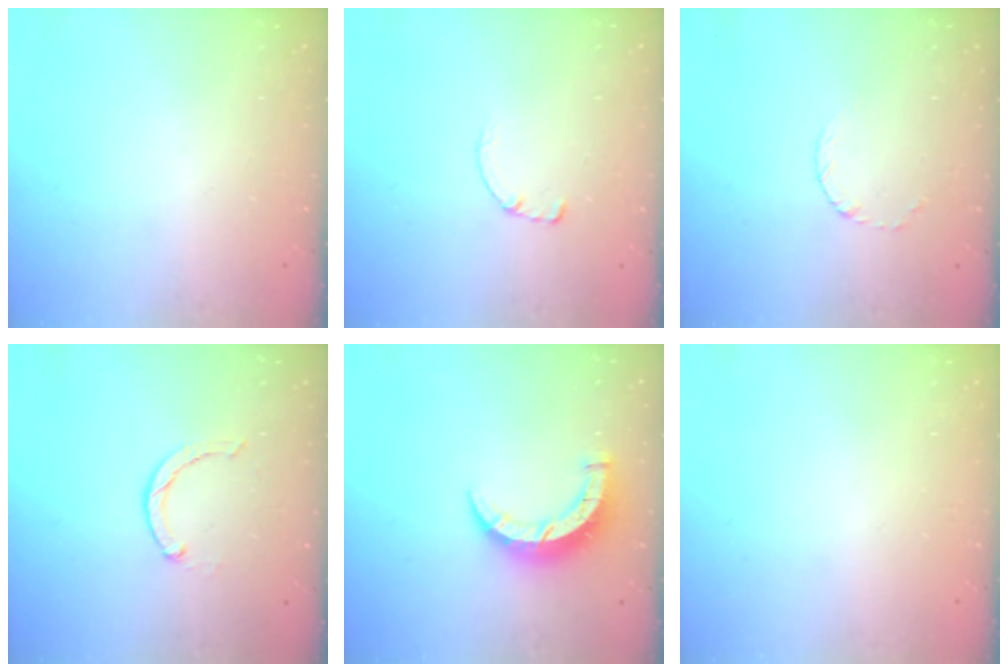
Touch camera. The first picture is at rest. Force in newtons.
{"total": 0.7, "press": 0.6, "slide": 0.2}
{"total": 3.1, "press": 3.1, "slide": 0.3}
{"total": 1.7, "press": 1.6, "slide": 0.3}
{"total": 7.9, "press": 7.9, "slide": 0.2}
{"total": 2.7, "press": 2.7, "slide": 0.2}